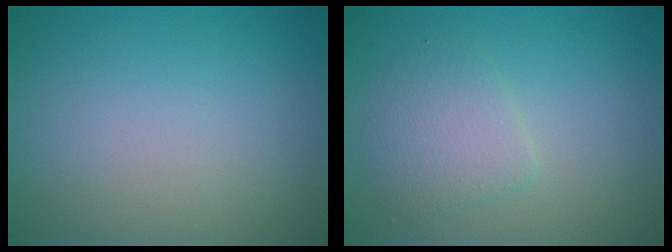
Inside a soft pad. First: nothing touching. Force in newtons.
{"total": 2.7, "press": 2.7, "slide": 0.1}